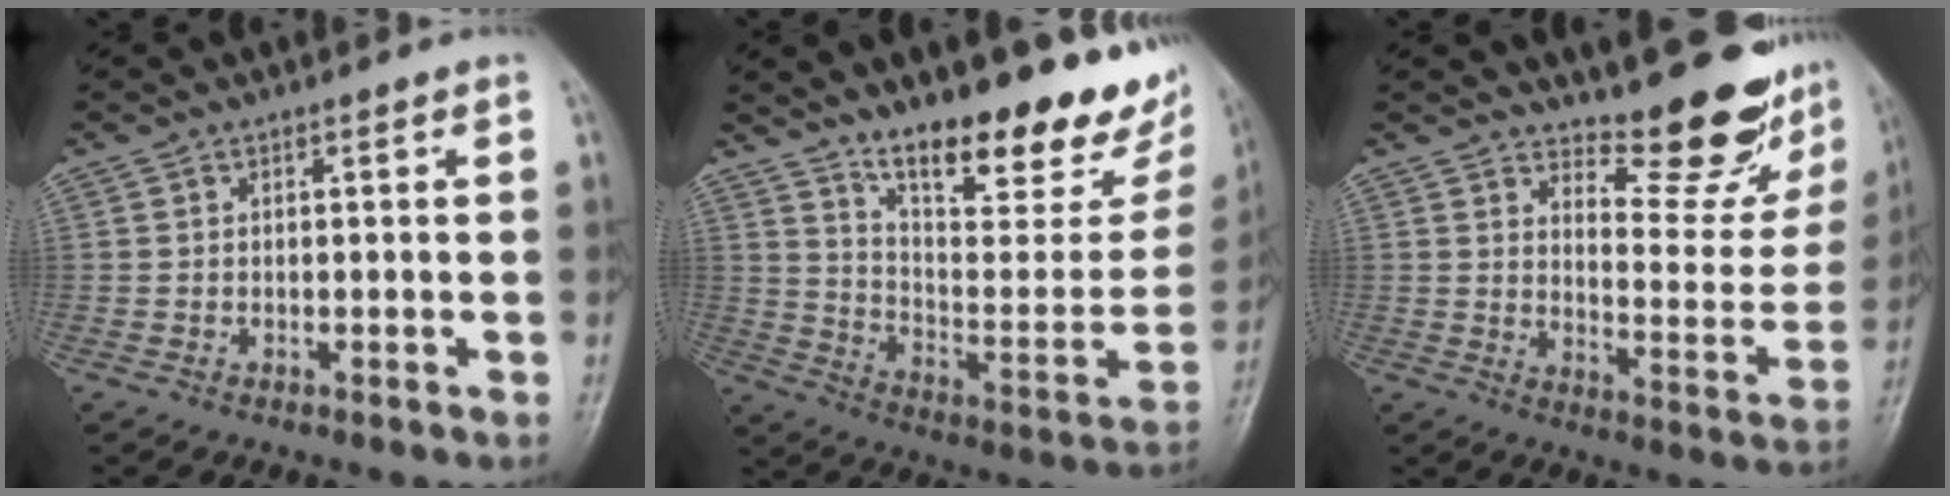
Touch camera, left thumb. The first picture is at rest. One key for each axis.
{"total": 25.9, "fx": 18.2, "fy": 8.1, "fz": 16.6, "tx": -0.196, "ty": -0.102, "tz": 0.273}
{"total": 14.7, "fx": 13.0, "fy": 4.2, "fz": 5.4, "tx": -0.035, "ty": -0.125, "tz": 0.169}